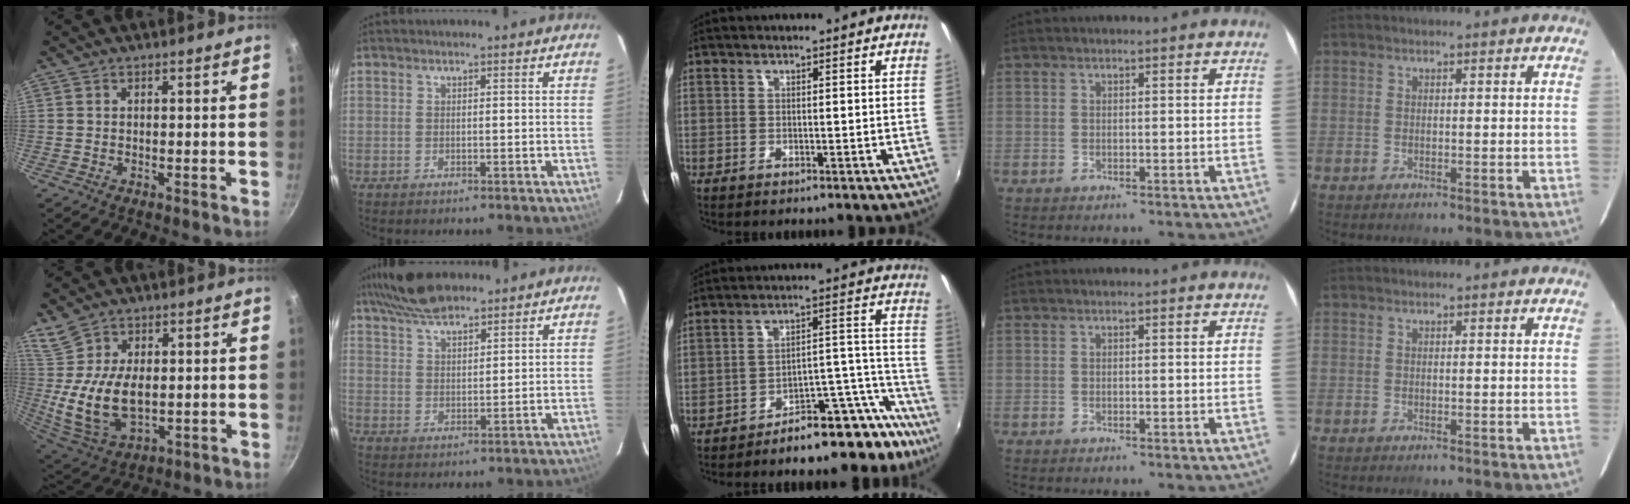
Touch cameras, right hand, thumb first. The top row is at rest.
{"thumb": {"total": 11.9, "force": [1.0, 7.1, 9.4], "torque": [-0.167, -0.025, 0.032]}, "index": {"total": 9.0, "force": [7.5, 2.2, 4.5], "torque": [-0.093, 0.023, 0.140]}, "middle": {"total": 15.2, "force": [-14.2, 2.8, 4.7], "torque": [-0.029, 0.048, -0.204]}}